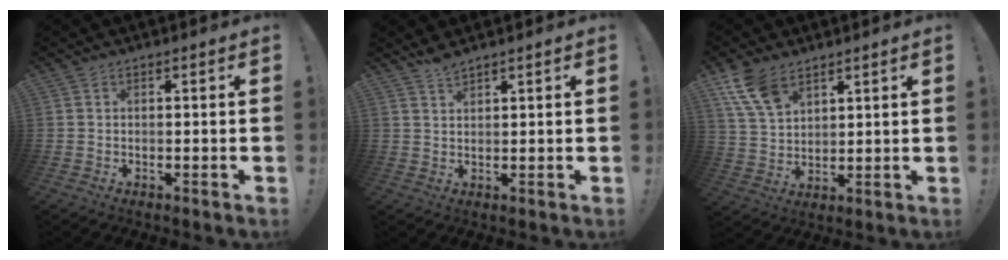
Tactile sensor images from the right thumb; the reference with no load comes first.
{"total": 2.9, "force": [2.7, 0.3, 1.0], "torque": [-0.018, -0.016, 0.049]}
{"total": 10.7, "force": [6.7, 5.9, 5.8], "torque": [-0.127, -0.026, 0.134]}